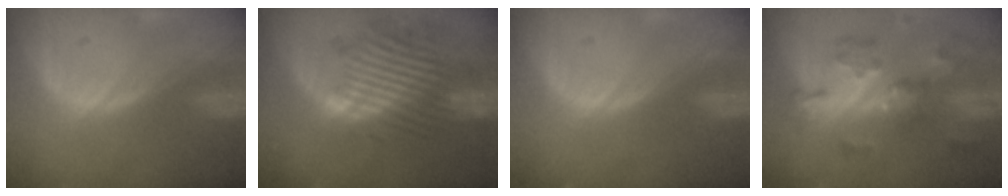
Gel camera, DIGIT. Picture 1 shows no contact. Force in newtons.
{"total": 11.7, "press": 10.7, "slide": 5.0}
{"total": 0.0}
{"total": 9.2, "press": 8.1, "slide": 4.5}